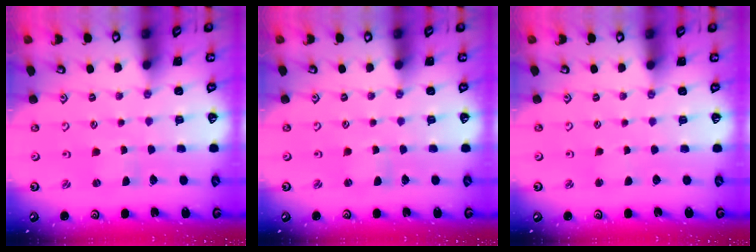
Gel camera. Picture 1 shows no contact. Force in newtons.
{"total": 1.3, "press": 1.2, "slide": 0.2}
{"total": 1.5, "press": 1.5, "slide": 0.1}